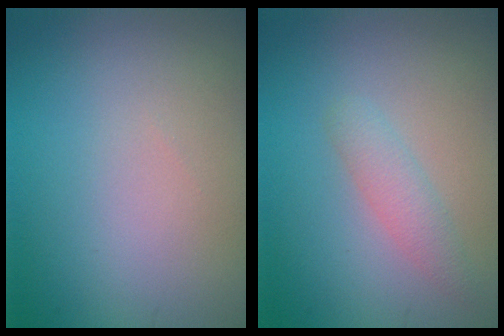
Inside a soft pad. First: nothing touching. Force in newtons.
{"total": 1.9, "press": 1.9, "slide": 0.0}